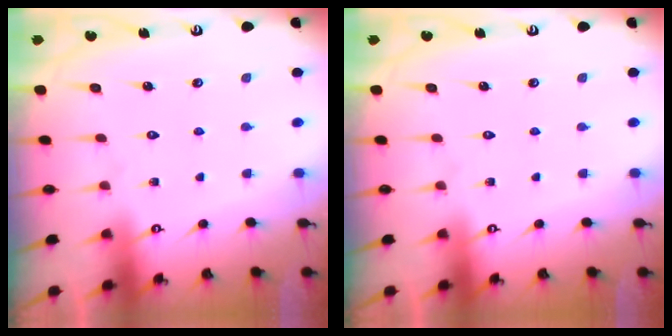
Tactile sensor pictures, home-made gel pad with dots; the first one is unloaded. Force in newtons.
{"total": 0.0}